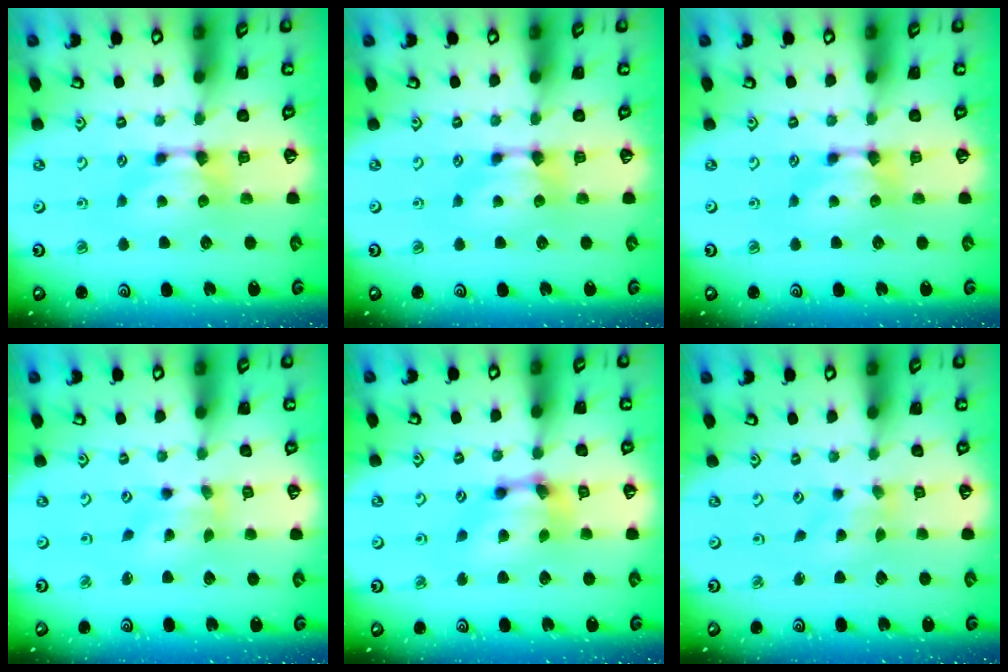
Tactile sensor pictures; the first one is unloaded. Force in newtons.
{"total": 0.0}
{"total": 0.0}
{"total": 1.4, "press": 0.3, "slide": 1.4}
{"total": 5.3, "press": 4.7, "slide": 2.5}
{"total": 2.9, "press": 2.7, "slide": 0.9}